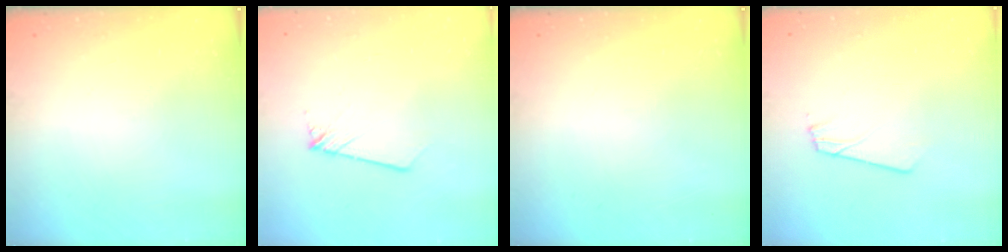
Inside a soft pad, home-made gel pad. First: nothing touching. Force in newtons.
{"total": 1.7, "press": 1.7, "slide": 0.1}
{"total": 0.0}
{"total": 1.8, "press": 1.8, "slide": 0.1}